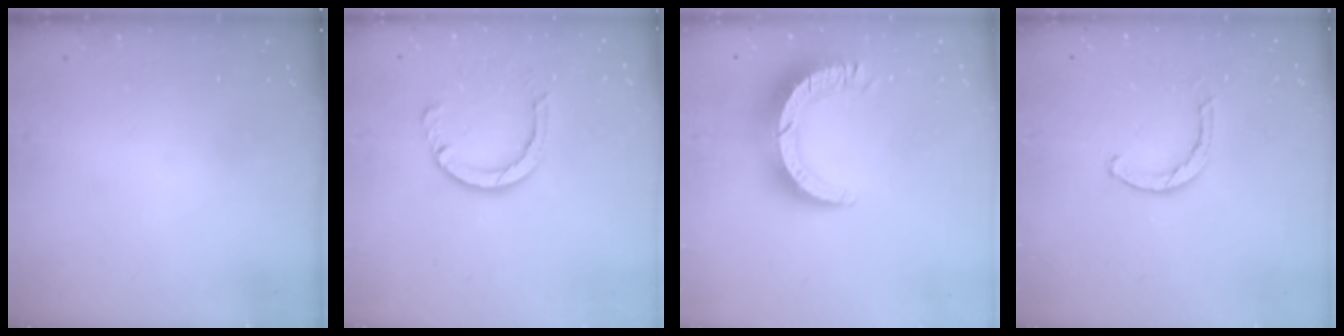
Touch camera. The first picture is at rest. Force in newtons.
{"total": 6.4, "press": 6.4, "slide": 0.7}
{"total": 12.1, "press": 12.0, "slide": 1.2}
{"total": 2.5, "press": 2.5, "slide": 0.1}